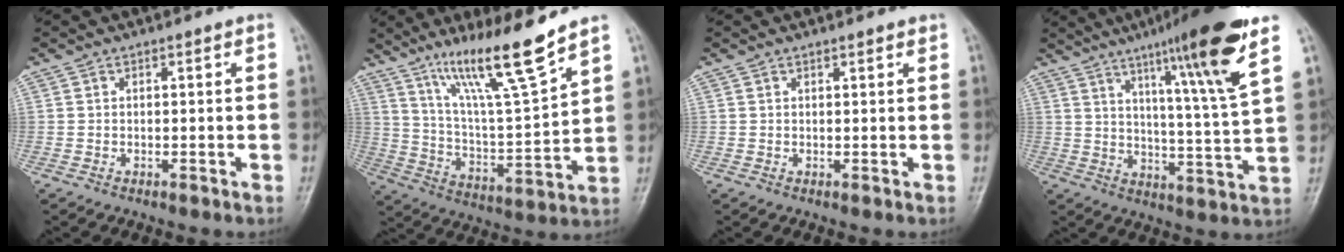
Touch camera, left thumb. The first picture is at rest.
{"total": 16.1, "force": [11.3, 0.9, 11.4], "torque": [-0.189, -0.068, 0.208]}
{"total": 1.1, "force": [0.9, 0.3, 0.5], "torque": [-0.003, -0.003, 0.012]}
{"total": 17.4, "force": [9.9, 0.2, 14.4], "torque": [-0.211, -0.048, 0.149]}